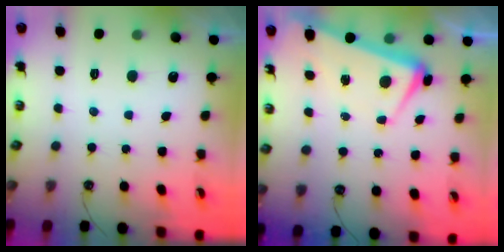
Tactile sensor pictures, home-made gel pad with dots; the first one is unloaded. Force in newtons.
{"total": 2.2, "press": 2.1, "slide": 0.9}